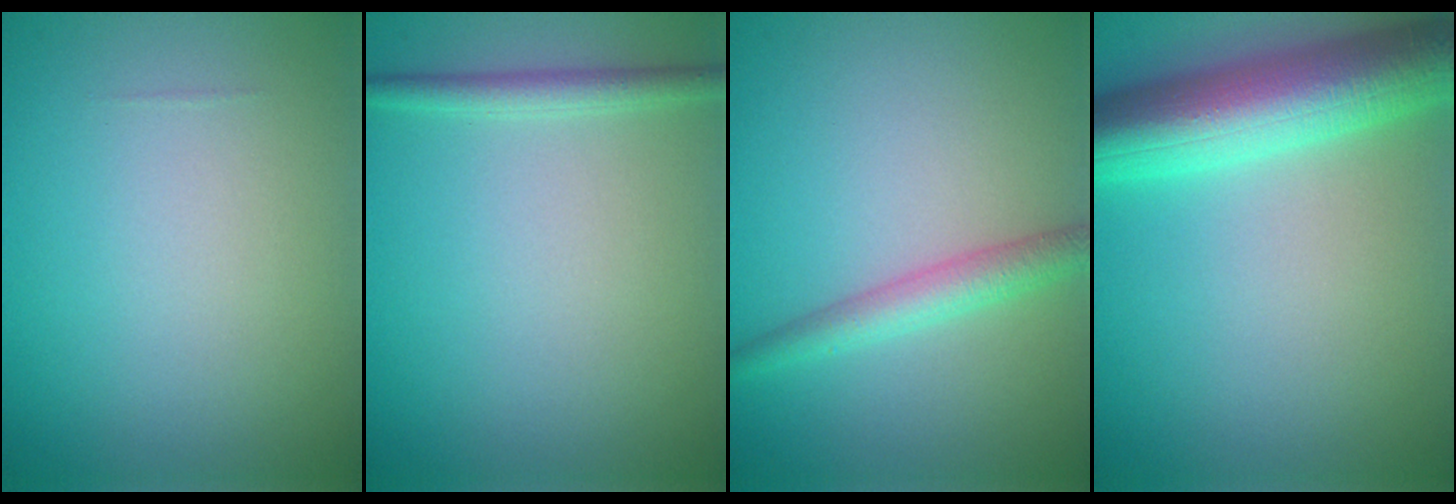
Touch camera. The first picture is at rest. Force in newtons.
{"total": 1.7, "press": 1.7, "slide": 0.0}
{"total": 2.7, "press": 2.7, "slide": 0.1}
{"total": 8.9, "press": 8.9, "slide": 0.0}